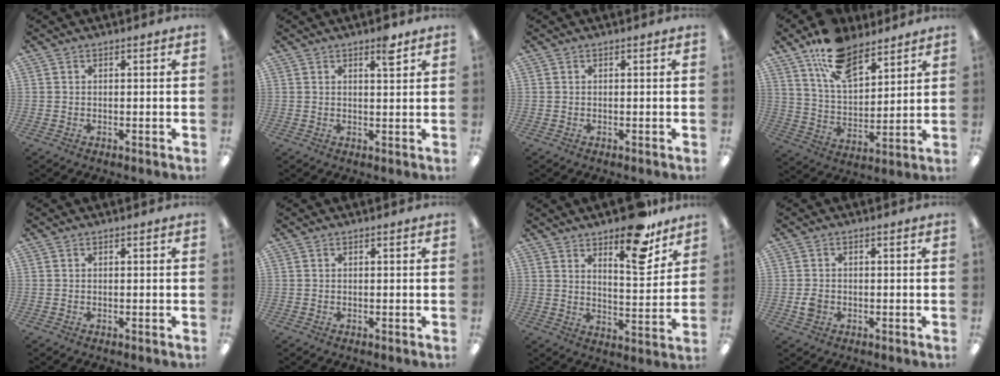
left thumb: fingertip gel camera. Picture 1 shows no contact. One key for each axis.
{"total": 4.2, "fx": 2.9, "fy": 1.0, "fz": 2.8, "tx": -0.039, "ty": -0.011, "tz": 0.045}
{"total": 0.0}
{"total": 14.7, "fx": 10.7, "fy": 6.8, "fz": 7.4, "tx": -0.133, "ty": -0.052, "tz": 0.196}
{"total": 0.0}
{"total": 0.0}
{"total": 14.7, "fx": 10.8, "fy": 5.1, "fz": 8.6, "tx": -0.108, "ty": -0.069, "tz": 0.180}
{"total": 2.5, "fx": -0.4, "fy": 2.1, "fz": 1.3, "tx": -0.016, "ty": 0.000, "tz": -0.009}